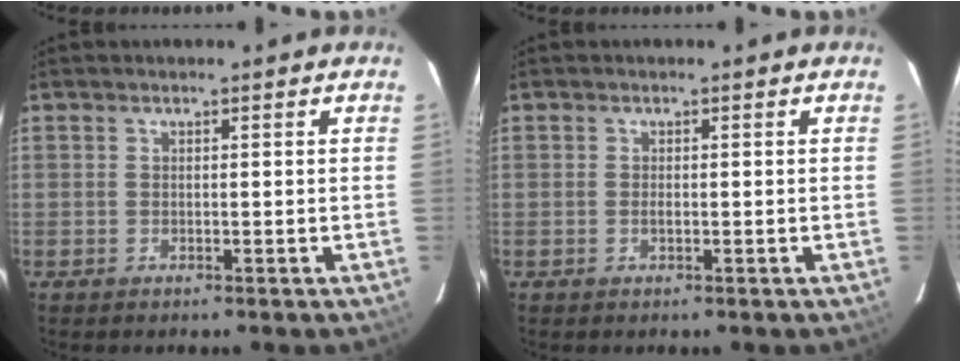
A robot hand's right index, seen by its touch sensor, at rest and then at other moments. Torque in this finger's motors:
{"motor_torque": [0.17, -0.11, 0.08, 0.03]}